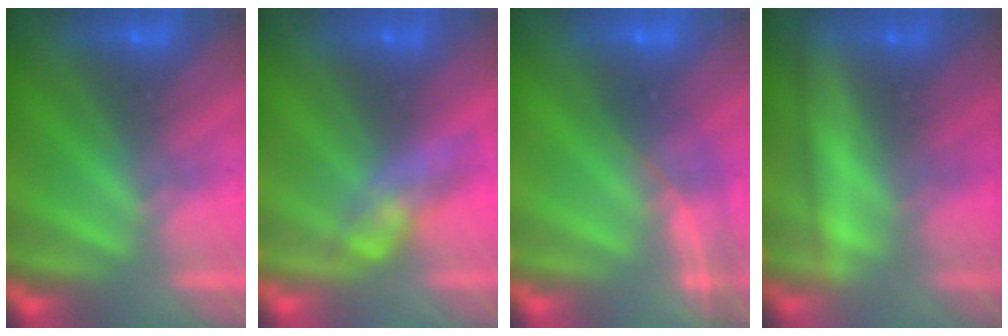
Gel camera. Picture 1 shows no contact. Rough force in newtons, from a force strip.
{"total": 2.7}
{"total": 1.6}
{"total": 2.4}